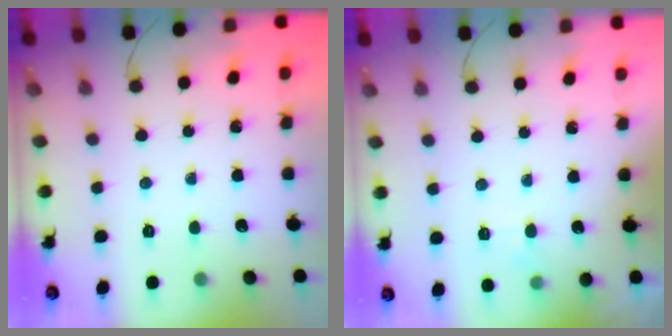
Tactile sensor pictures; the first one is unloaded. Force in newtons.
{"total": 2.6, "press": 2.2, "slide": 1.4}